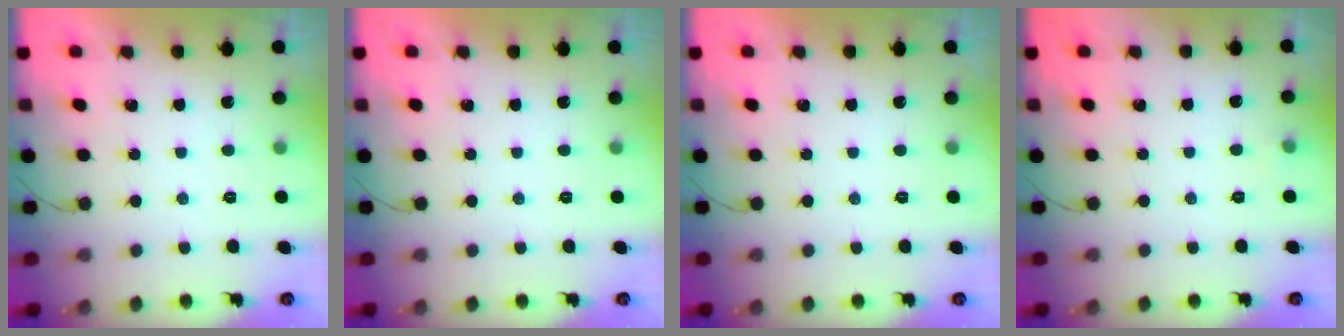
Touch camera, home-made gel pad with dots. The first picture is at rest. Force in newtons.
{"total": 0.0}
{"total": 0.0}
{"total": 2.9, "press": 2.6, "slide": 1.2}